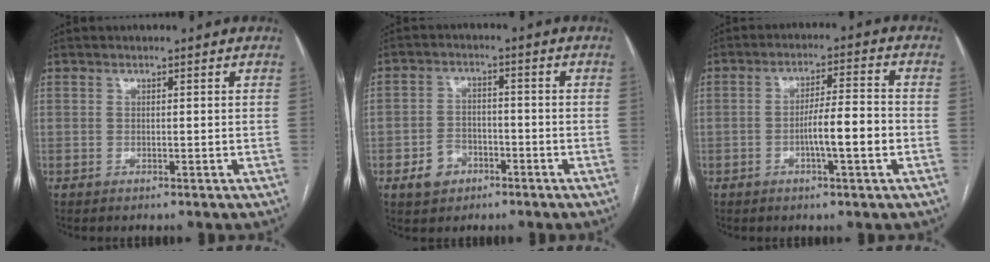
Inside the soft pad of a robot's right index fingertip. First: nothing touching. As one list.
[{"total": 5.0, "force": [-2.5, 3.8, 2.0], "torque": [-0.039, 0.010, -0.036]}, {"total": 7.0, "force": [-2.0, 0.4, 6.7], "torque": [-0.112, 0.009, -0.033]}]